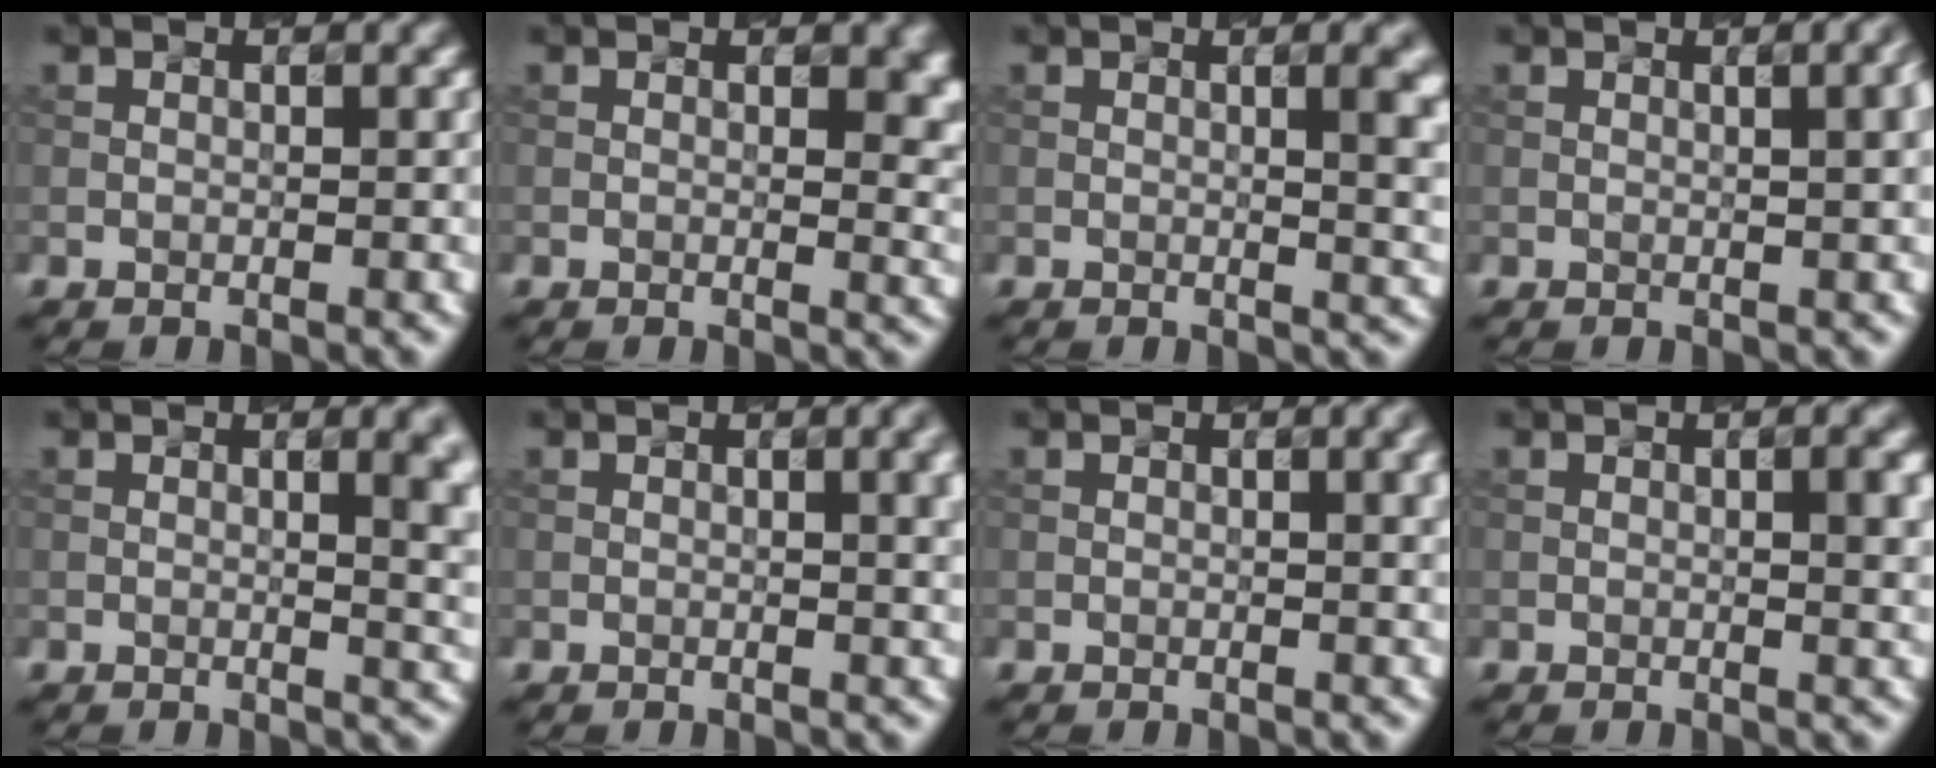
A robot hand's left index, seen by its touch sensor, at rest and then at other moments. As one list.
[{"total": 3.5, "force": [1.1, 1.6, 2.9], "torque": [-0.024, -0.002, 0.023]}, {"total": 5.2, "force": [0.9, 2.1, 4.7], "torque": [-0.028, 0.010, 0.016]}, {"total": 4.9, "force": [1.3, 2.1, 4.2], "torque": [-0.021, 0.028, -0.004]}, {"total": 5.7, "force": [1.2, 2.5, 5.0], "torque": [-0.020, 0.008, 0.019]}, {"total": 4.5, "force": [1.1, 1.8, 4.0], "torque": [-0.028, 0.015, 0.014]}, {"total": 3.3, "force": [0.9, 1.2, 2.9], "torque": [-0.025, 0.009, 0.011]}, {"total": 3.1, "force": [0.4, 0.9, 3.0], "torque": [-0.029, 0.009, 0.010]}]